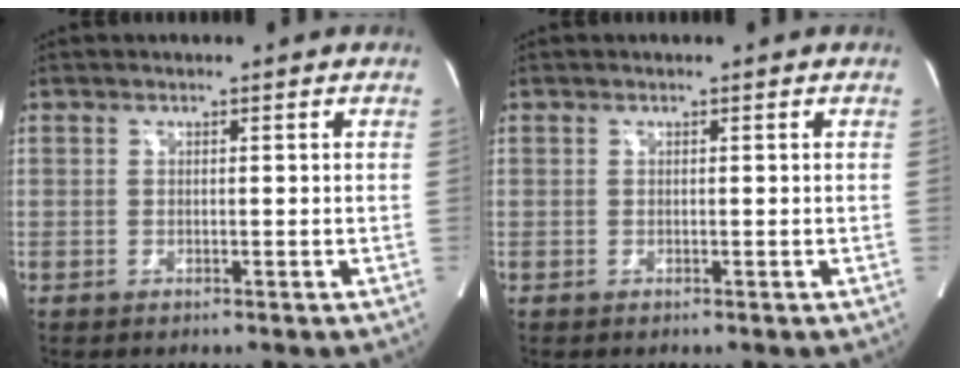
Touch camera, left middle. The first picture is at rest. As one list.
[{"total": 0.0}]